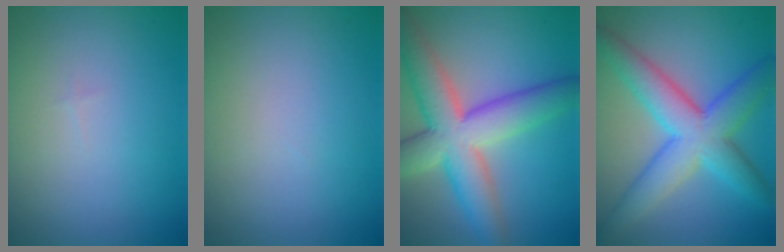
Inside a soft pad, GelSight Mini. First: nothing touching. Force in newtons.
{"total": 0.0}
{"total": 9.2, "press": 9.2, "slide": 0.5}
{"total": 7.5, "press": 7.5, "slide": 0.2}